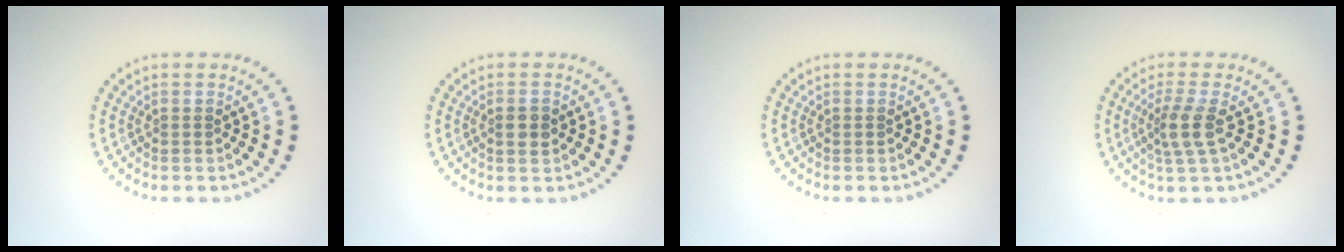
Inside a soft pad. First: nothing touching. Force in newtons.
{"total": 1.6, "press": 1.6, "slide": 0.3}
{"total": 0.0}
{"total": 2.6, "press": 2.1, "slide": 1.6}